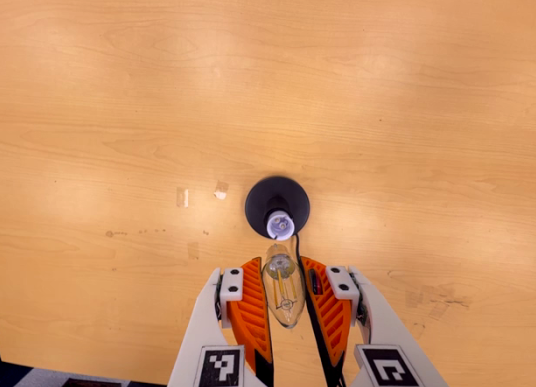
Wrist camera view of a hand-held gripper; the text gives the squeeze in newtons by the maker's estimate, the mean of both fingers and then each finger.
{"total": 9.7, "left": 9.3, "right": 10.2}